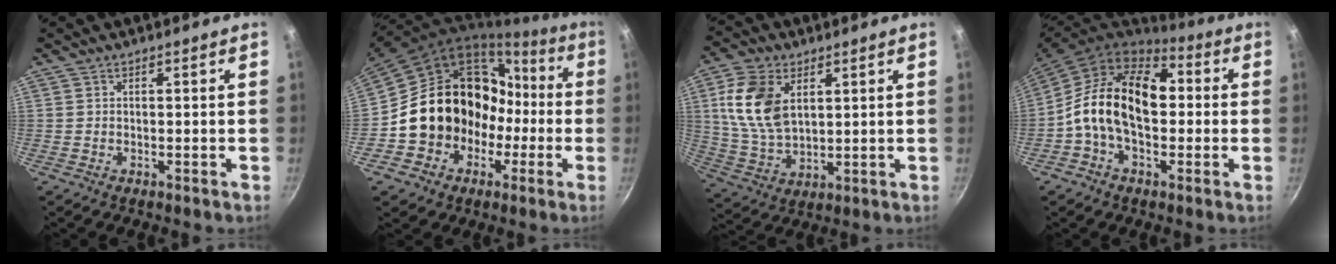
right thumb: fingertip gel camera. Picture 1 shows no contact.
{"total": 20.3, "force": [-2.1, 17.4, 10.2], "torque": [-0.148, 0.070, -0.011]}
{"total": 13.2, "force": [3.9, 8.2, 9.6], "torque": [-0.176, -0.015, 0.084]}
{"total": 16.6, "force": [0.2, 10.8, 12.6], "torque": [-0.180, 0.033, -0.019]}